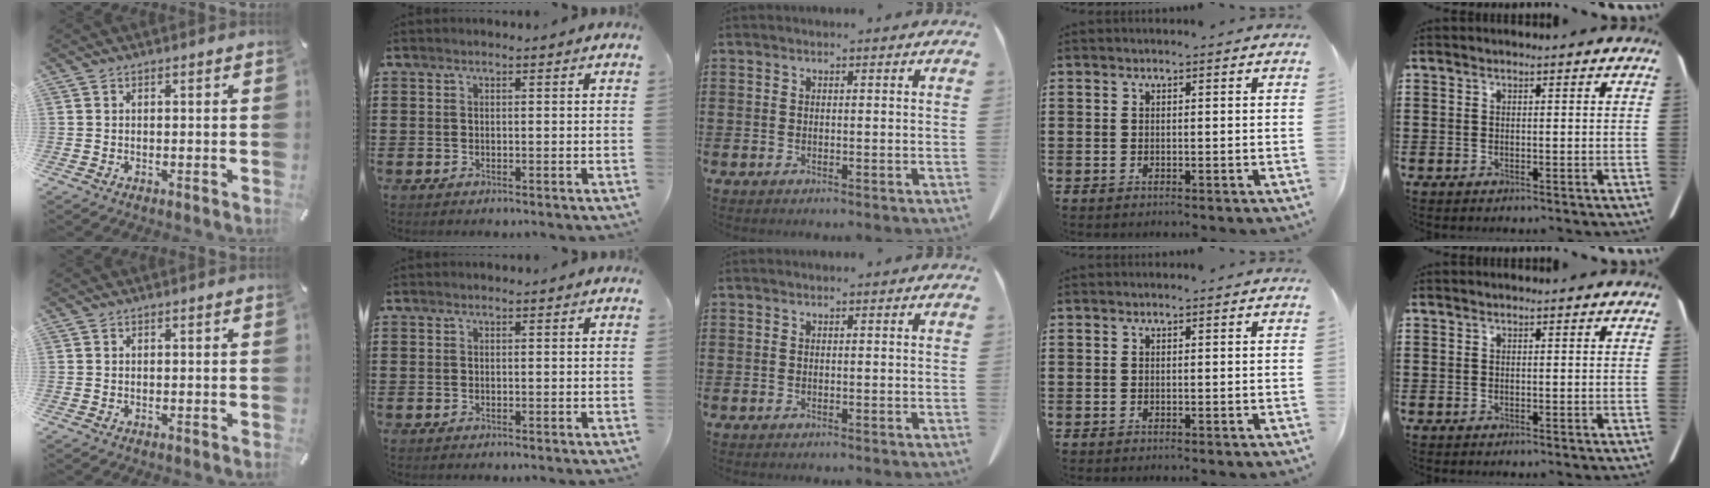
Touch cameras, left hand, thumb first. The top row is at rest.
{}